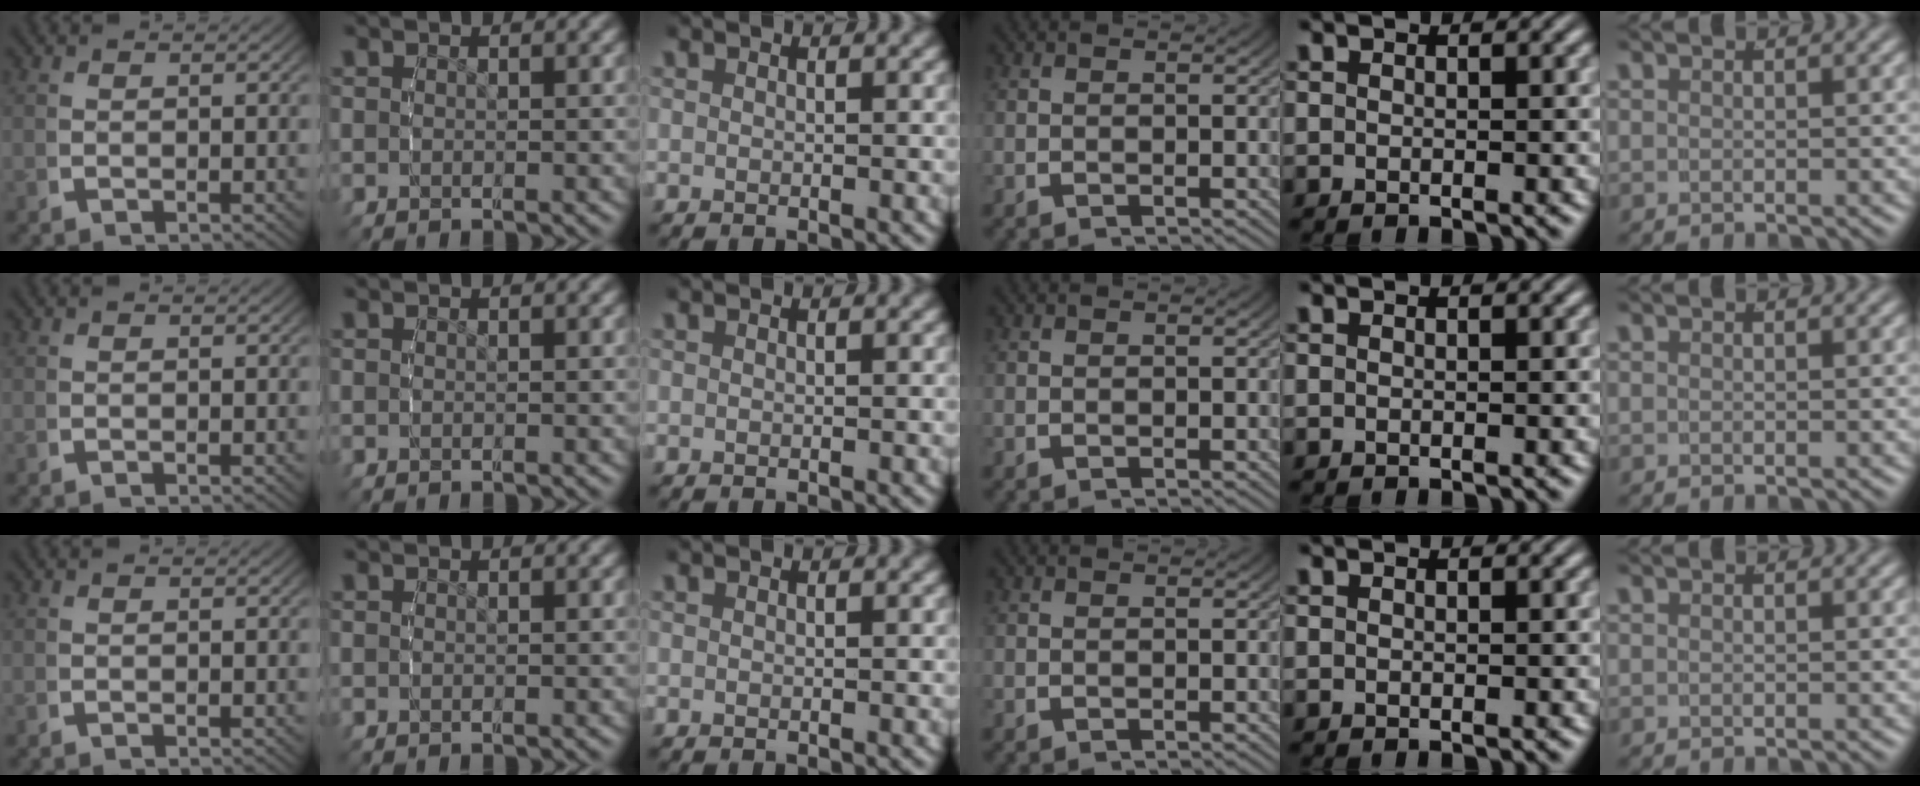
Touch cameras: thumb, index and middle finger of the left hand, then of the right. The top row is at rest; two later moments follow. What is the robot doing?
{"motion": "reach", "object": "paper towel"}